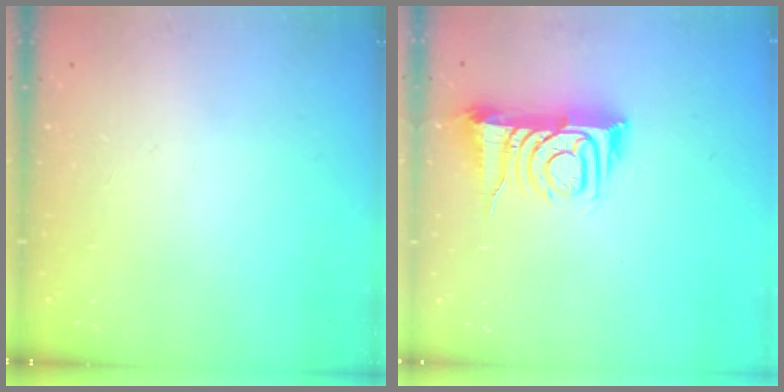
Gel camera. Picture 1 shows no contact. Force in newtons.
{"total": 9.4, "press": 9.3, "slide": 1.2}